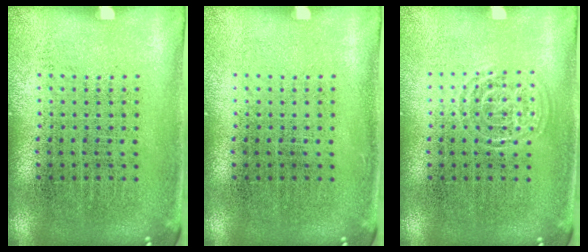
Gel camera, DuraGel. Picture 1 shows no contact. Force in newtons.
{"total": 0.0}
{"total": 1.4, "press": 1.4, "slide": 0.3}